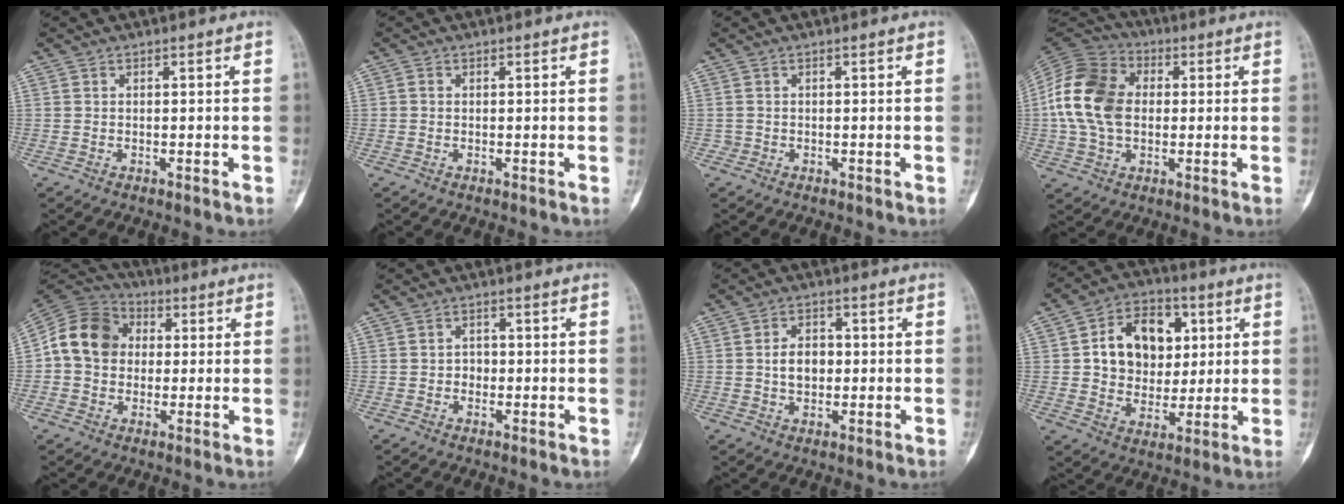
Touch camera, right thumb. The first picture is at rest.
{"total": 0.6, "force": [-0.1, 0.5, 0.3], "torque": [-0.005, 0.001, -0.005]}
{"total": 0.7, "force": [-0.2, 0.6, -0.2], "torque": [0.006, 0.006, -0.005]}
{"total": 15.5, "force": [0.6, 11.3, 10.6], "torque": [-0.193, 0.024, 0.005]}
{"total": 12.4, "force": [1.1, 10.4, 6.8], "torque": [-0.105, 0.027, 0.008]}
{"total": 2.0, "force": [-0.4, 1.8, 0.8], "torque": [0.002, 0.007, -0.012]}
{"total": 5.4, "force": [0.0, 3.9, 3.7], "torque": [-0.048, 0.011, -0.002]}
{"total": 15.0, "force": [3.2, 11.6, 8.9], "torque": [-0.098, 0.005, 0.056]}